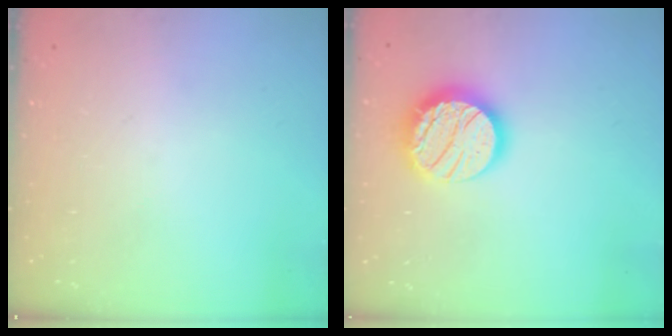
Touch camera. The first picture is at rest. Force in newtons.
{"total": 16.6, "press": 16.5, "slide": 1.1}